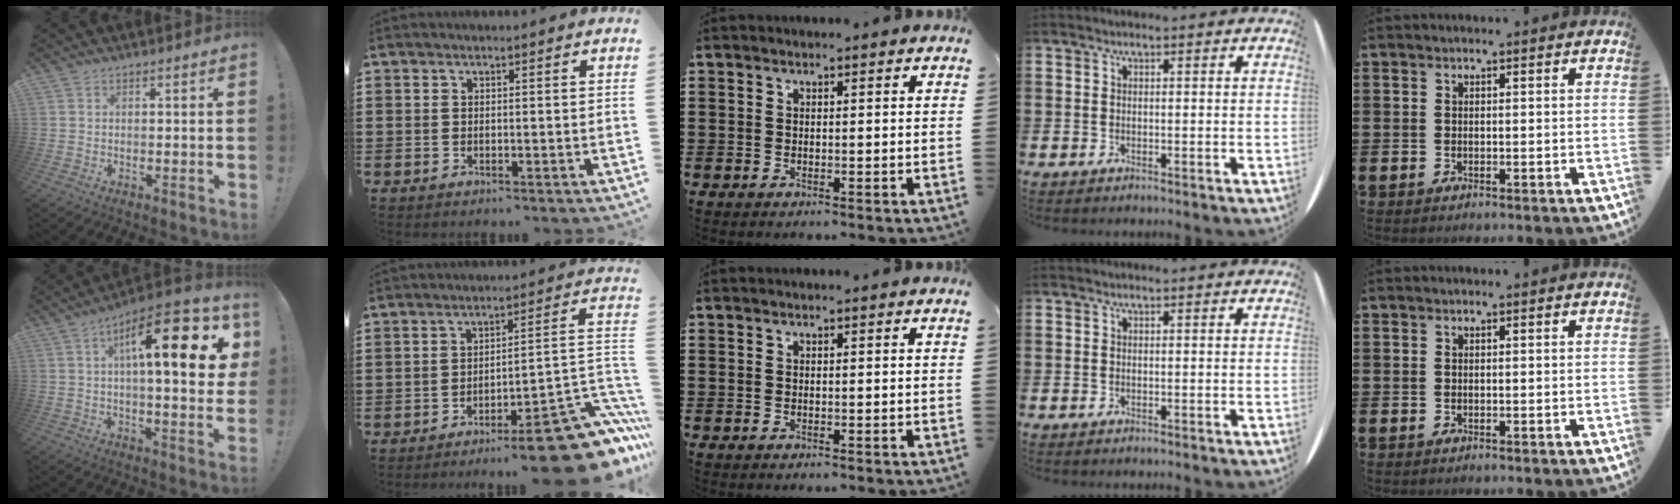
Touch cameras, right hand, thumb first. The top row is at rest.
{"thumb": {"total": 20.0, "force": [5.9, 5.3, 18.4], "torque": [-0.270, -0.028, 0.077]}, "index": {"total": 14.0, "force": [-9.7, 3.2, 9.5], "torque": [-0.101, 0.035, -0.162]}}